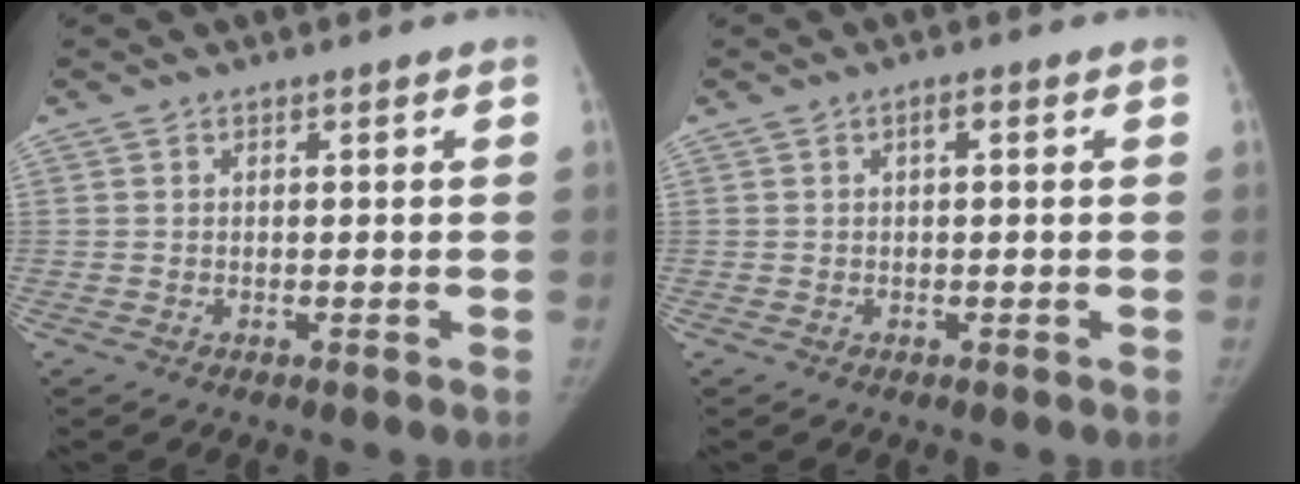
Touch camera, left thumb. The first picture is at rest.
{"total": 1.3, "force": [0.3, 0.5, 1.2], "torque": [-0.020, 0.004, 0.001]}